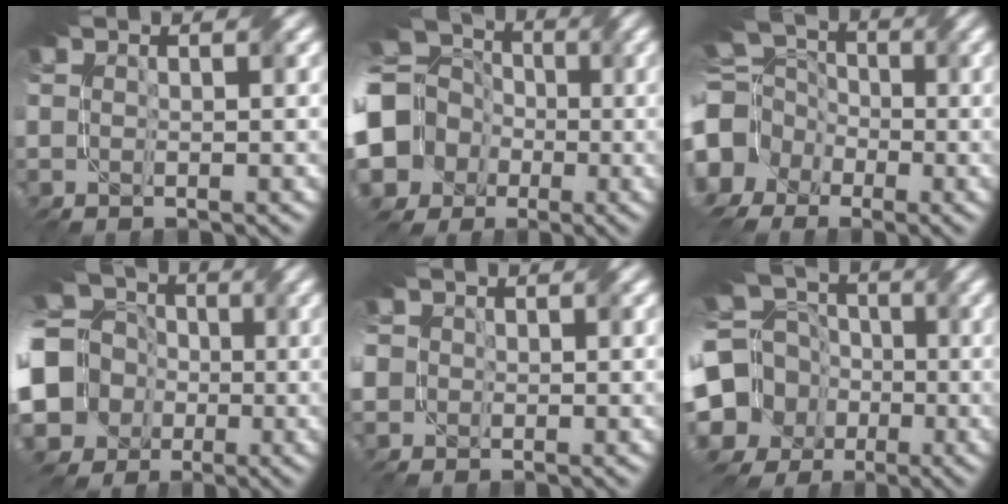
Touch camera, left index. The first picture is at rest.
{"total": 17.5, "force": [-1.4, 16.2, 6.4], "torque": [-0.185, -0.001, -0.070]}
{"total": 10.2, "force": [-2.6, 8.8, 4.4], "torque": [-0.127, -0.019, -0.059]}
{"total": 15.6, "force": [-0.9, 14.2, 6.3], "torque": [-0.180, 0.015, -0.053]}
{"total": 4.2, "force": [-0.1, 3.6, 2.1], "torque": [-0.062, 0.010, 0.001]}
{"total": 14.2, "force": [-3.0, 13.0, 4.9], "torque": [-0.155, -0.015, -0.083]}